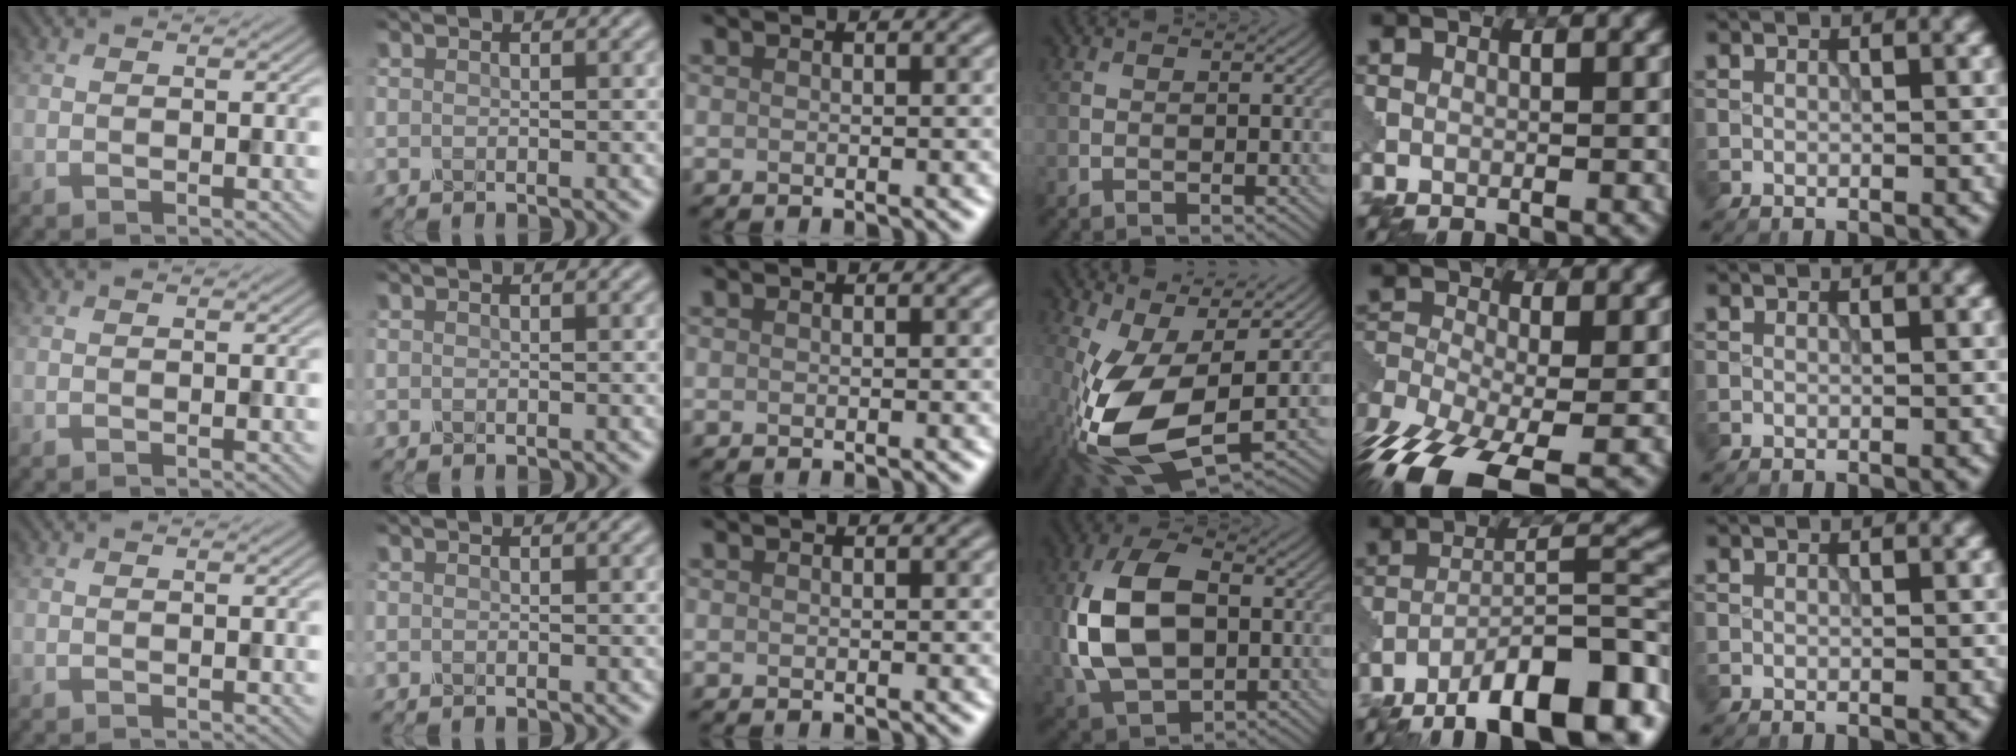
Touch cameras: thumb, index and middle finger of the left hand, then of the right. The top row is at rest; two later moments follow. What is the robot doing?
{"motion": "wrap", "object": "tissue paper"}